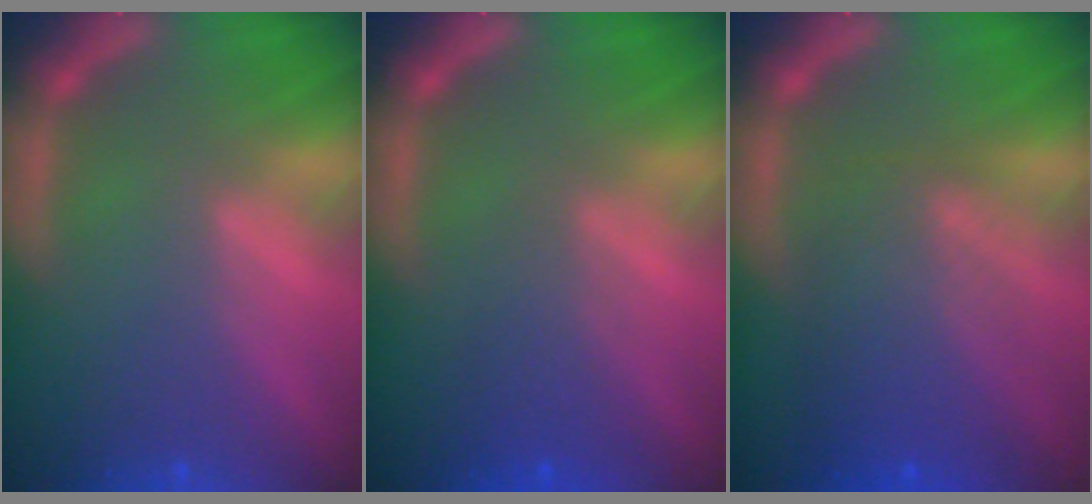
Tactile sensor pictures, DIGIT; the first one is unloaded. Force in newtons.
{"total": 2.5}
{"total": 6.0}